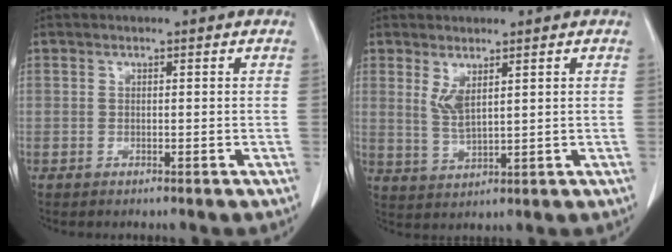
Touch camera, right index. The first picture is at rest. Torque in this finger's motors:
{"motor_torque": [0.09, 0.09, 0.22, 0.05]}